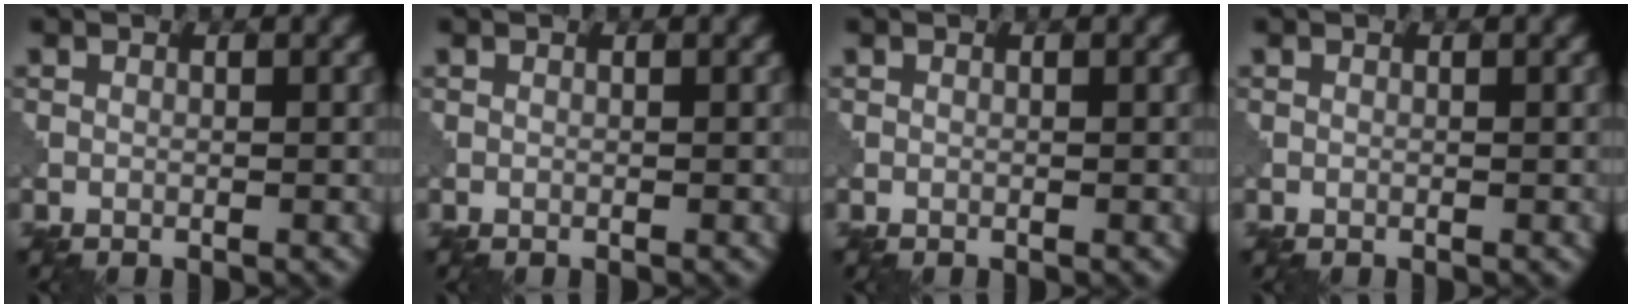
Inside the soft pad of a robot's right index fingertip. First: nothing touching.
{"total": 0.0}
{"total": 0.0}
{"total": 0.0}